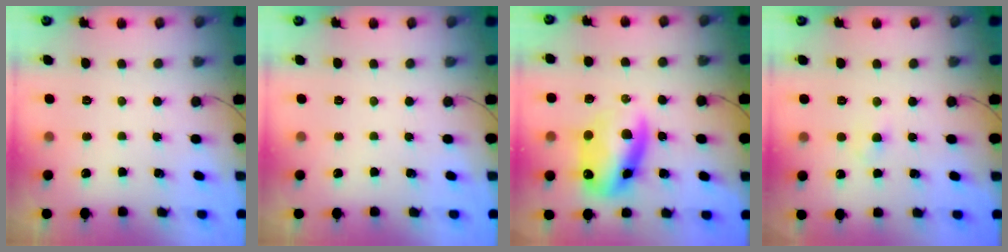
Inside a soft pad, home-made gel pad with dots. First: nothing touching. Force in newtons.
{"total": 0.0}
{"total": 12.9, "press": 12.5, "slide": 3.1}
{"total": 1.9, "press": 1.8, "slide": 0.8}